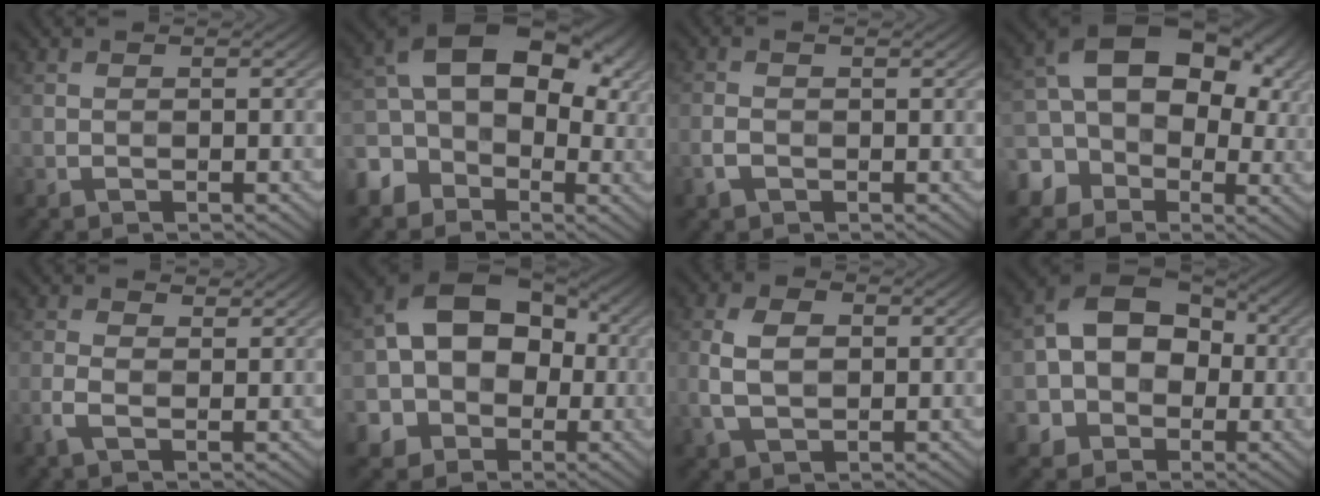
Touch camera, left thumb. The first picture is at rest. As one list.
[{"total": 13.7, "force": [-2.5, 10.0, 9.0], "torque": [-0.158, -0.009, -0.052]}, {"total": 2.1, "force": [-0.7, 1.3, 1.5], "torque": [-0.039, -0.001, -0.014]}, {"total": 15.0, "force": [-1.6, 11.5, 9.5], "torque": [-0.160, -0.018, -0.034]}, {"total": 2.8, "force": [0.1, 1.6, 2.3], "torque": [-0.060, 0.005, -0.003]}, {"total": 13.8, "force": [-1.4, 10.9, 8.4], "torque": [-0.150, -0.003, -0.047]}, {"total": 5.2, "force": [0.3, 3.4, 3.9], "torque": [-0.092, 0.000, 0.004]}, {"total": 10.7, "force": [-1.2, 8.6, 6.2], "torque": [-0.108, -0.001, -0.041]}]